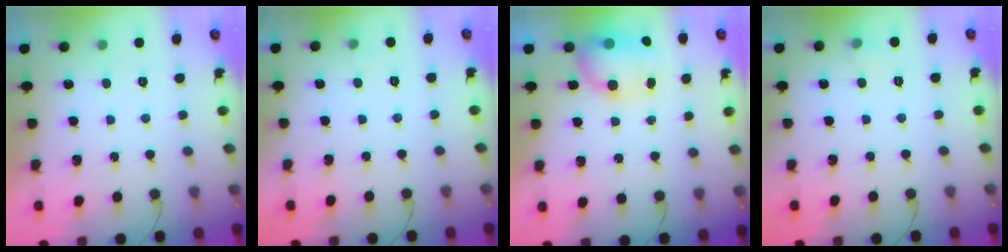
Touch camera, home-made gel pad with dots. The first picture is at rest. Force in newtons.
{"total": 2.4, "press": 2.2, "slide": 0.9}
{"total": 7.4, "press": 7.3, "slide": 1.0}
{"total": 3.7, "press": 3.4, "slide": 1.3}